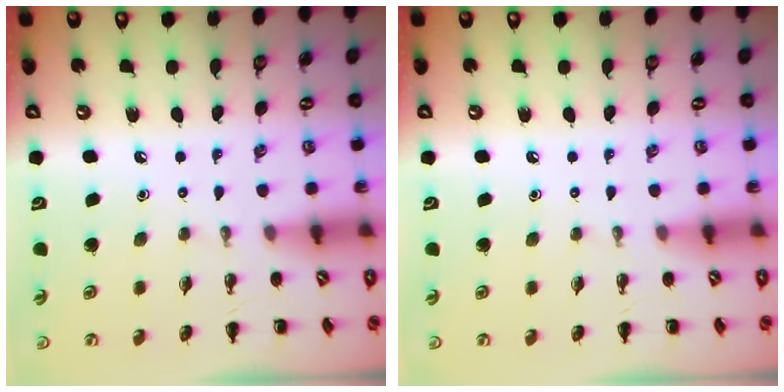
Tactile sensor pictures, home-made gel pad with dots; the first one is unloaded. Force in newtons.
{"total": 0.0}